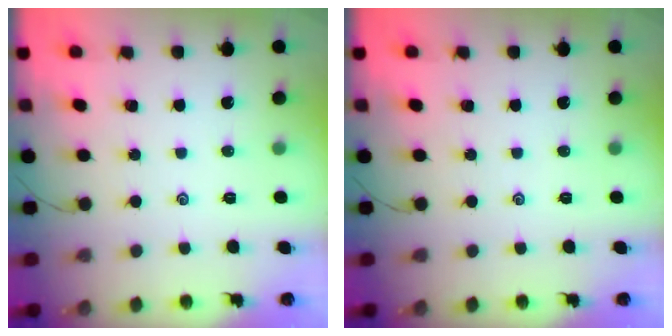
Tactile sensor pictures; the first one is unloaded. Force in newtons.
{"total": 0.0}